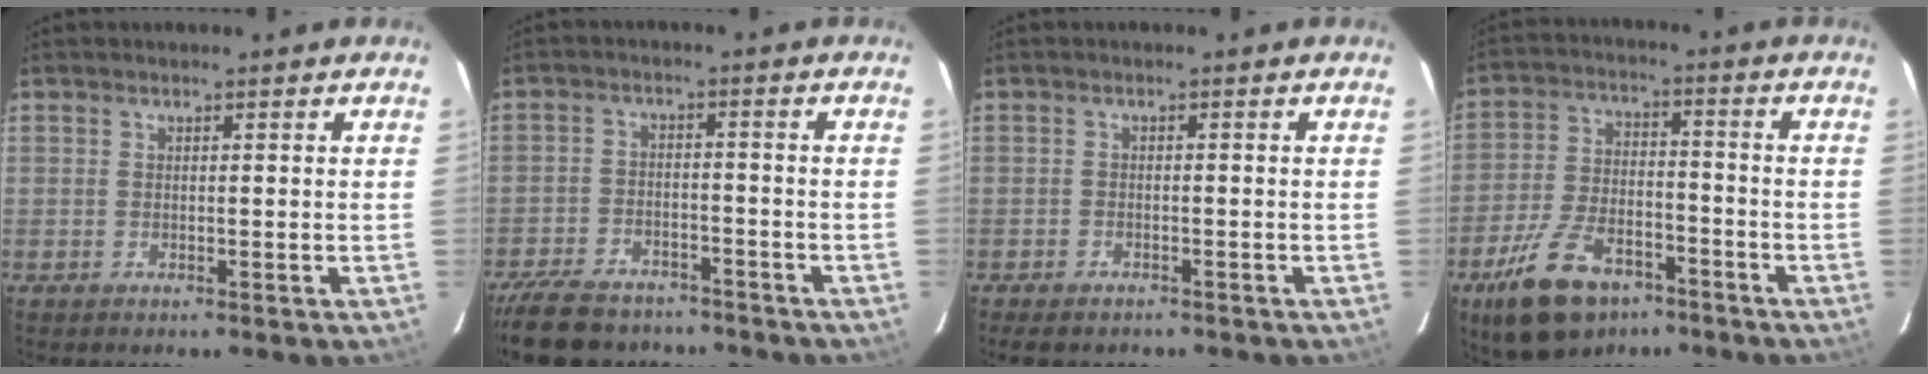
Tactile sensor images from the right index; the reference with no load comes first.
{"total": 14.9, "force": [-12.1, 6.4, 5.8], "torque": [-0.146, 0.002, -0.185]}
{"total": 4.2, "force": [-3.4, 1.8, 1.6], "torque": [-0.041, -0.007, -0.051]}
{"total": 15.5, "force": [-9.8, 7.8, 9.1], "torque": [-0.193, -0.005, -0.165]}